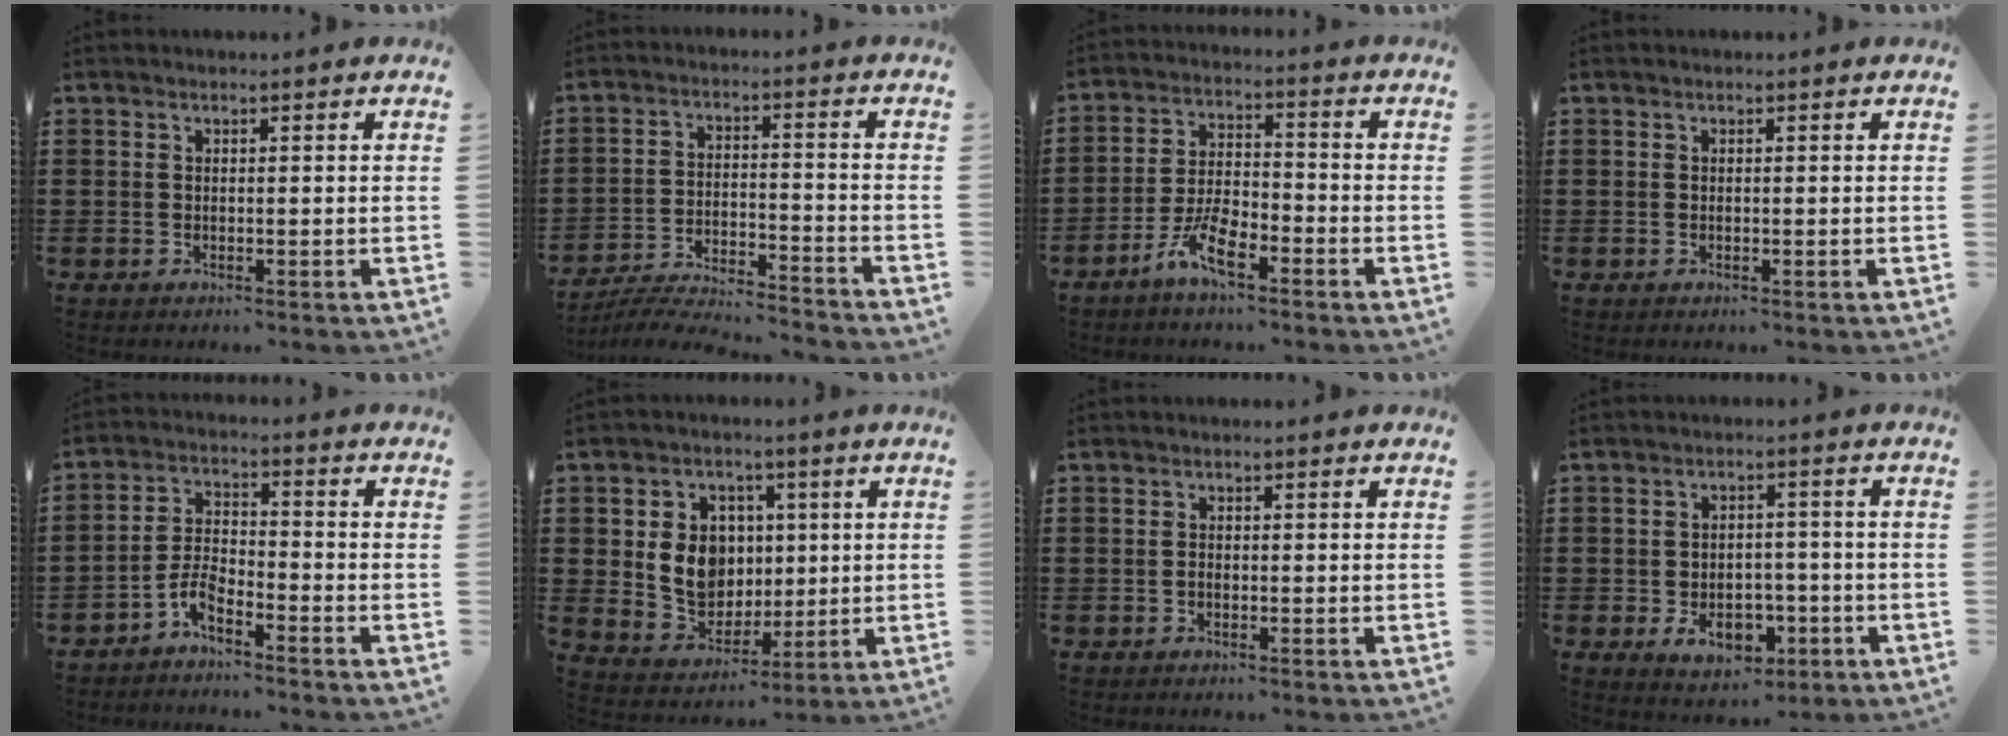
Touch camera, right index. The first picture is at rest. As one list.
[{"total": 5.7, "force": [-5.6, 0.0, 1.3], "torque": [-0.032, -0.002, -0.115]}, {"total": 6.6, "force": [-4.3, 2.0, 4.6], "torque": [-0.101, 0.002, -0.083]}, {"total": 0.0}, {"total": 4.3, "force": [-3.5, 1.0, 2.3], "torque": [-0.066, -0.002, -0.073]}, {"total": 8.8, "force": [1.0, 7.4, 4.6], "torque": [-0.096, 0.019, 0.020]}, {"total": 0.7, "force": [-0.4, 0.4, 0.5], "torque": [-0.011, -0.002, -0.007]}, {"total": 6.3, "force": [-2.5, 4.1, 4.1], "torque": [-0.062, 0.003, -0.047]}]